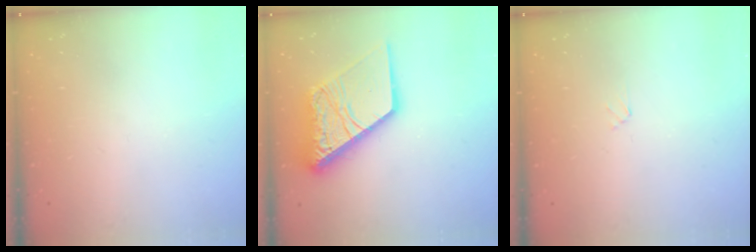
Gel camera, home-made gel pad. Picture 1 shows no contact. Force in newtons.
{"total": 19.4, "press": 19.2, "slide": 2.3}
{"total": 1.9, "press": 1.9, "slide": 0.2}